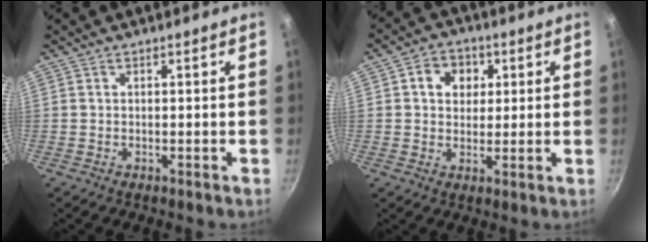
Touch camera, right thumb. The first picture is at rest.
{"total": 7.0, "force": [2.0, 5.8, 3.4], "torque": [-0.021, 0.000, 0.022]}